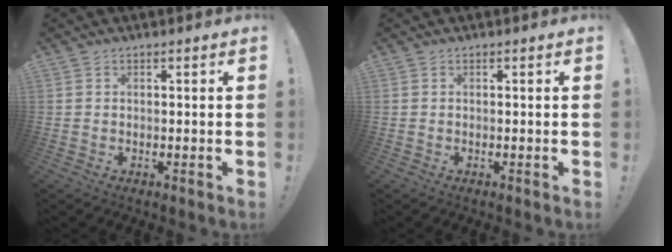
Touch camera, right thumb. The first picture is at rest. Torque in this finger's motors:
{"motor_torque": [0.00, 0.00, -0.08, 0.08, 0.01]}